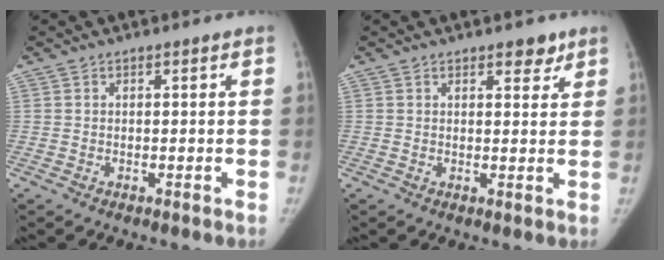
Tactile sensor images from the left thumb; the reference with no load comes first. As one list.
[{"total": 3.1, "force": [2.2, 1.5, 1.6], "torque": [-0.003, -0.012, 0.029]}]